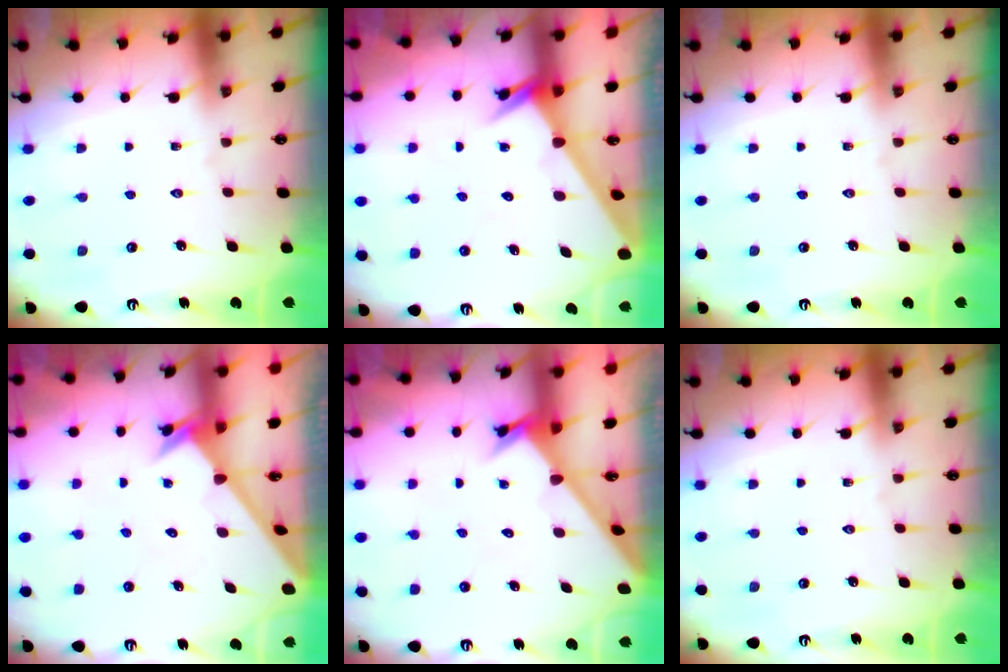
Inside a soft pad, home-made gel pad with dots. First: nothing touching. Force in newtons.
{"total": 2.7, "press": 2.7, "slide": 0.3}
{"total": 0.0}
{"total": 2.2, "press": 2.2, "slide": 0.2}
{"total": 2.7, "press": 2.7, "slide": 0.2}
{"total": 0.0}